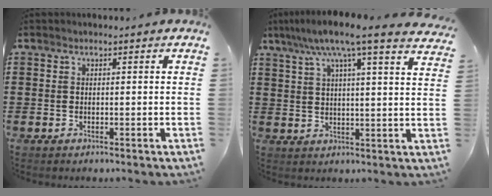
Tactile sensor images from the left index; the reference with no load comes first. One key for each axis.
{"total": 8.6, "fx": 6.4, "fy": -0.1, "fz": 5.7, "tx": -0.124, "ty": -0.026, "tz": 0.106}